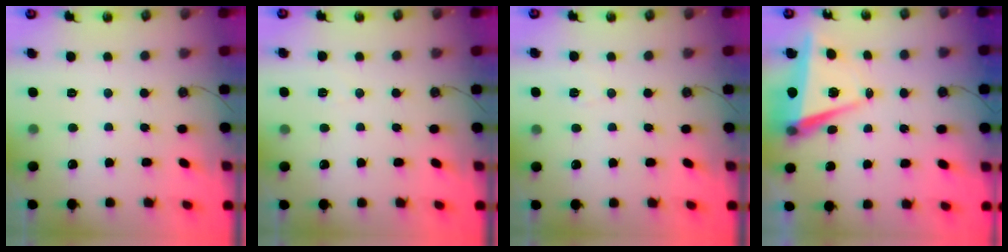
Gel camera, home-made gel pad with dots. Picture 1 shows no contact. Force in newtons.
{"total": 4.4, "press": 4.3, "slide": 0.8}
{"total": 4.2, "press": 4.1, "slide": 1.1}
{"total": 7.0, "press": 5.4, "slide": 4.4}